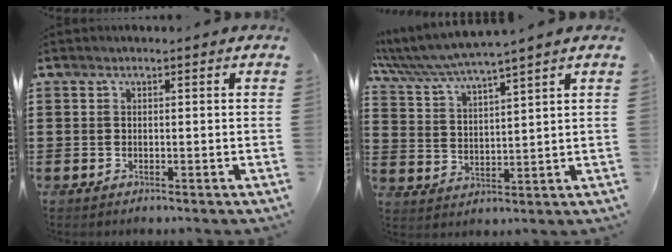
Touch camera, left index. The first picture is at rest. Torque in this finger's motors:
{"motor_torque": [1.08, 1.06, 0.83, 0.21]}